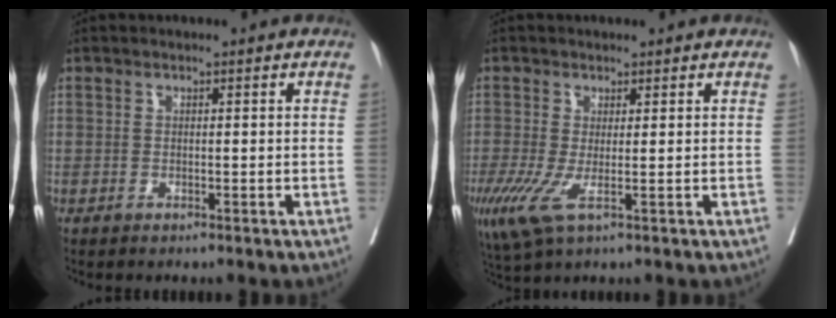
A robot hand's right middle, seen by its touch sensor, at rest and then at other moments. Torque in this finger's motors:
{"motor_torque": [0.28, -0.44, 0.68, 0.21]}